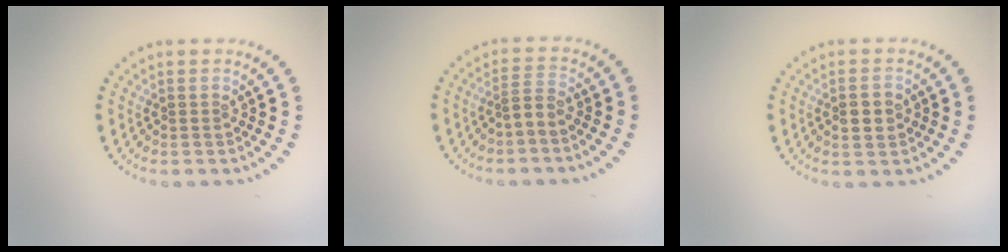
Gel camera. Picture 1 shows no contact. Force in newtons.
{"total": 1.5, "press": 1.0, "slide": 1.1}
{"total": 2.5, "press": 2.5, "slide": 0.1}